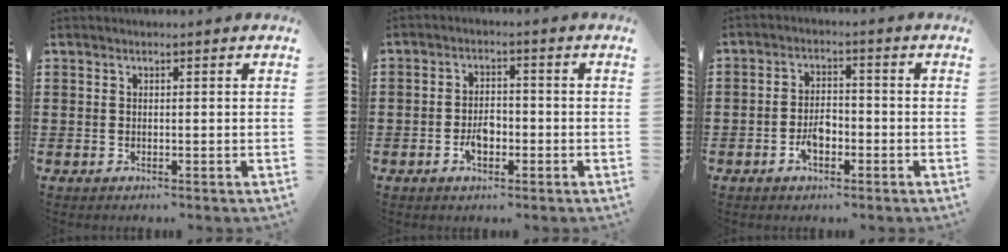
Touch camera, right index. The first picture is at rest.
{"total": 3.5, "force": [-1.4, 2.0, 2.5], "torque": [-0.052, 0.004, -0.027]}
{"total": 3.9, "force": [-1.7, 2.1, 2.7], "torque": [-0.055, 0.007, -0.034]}